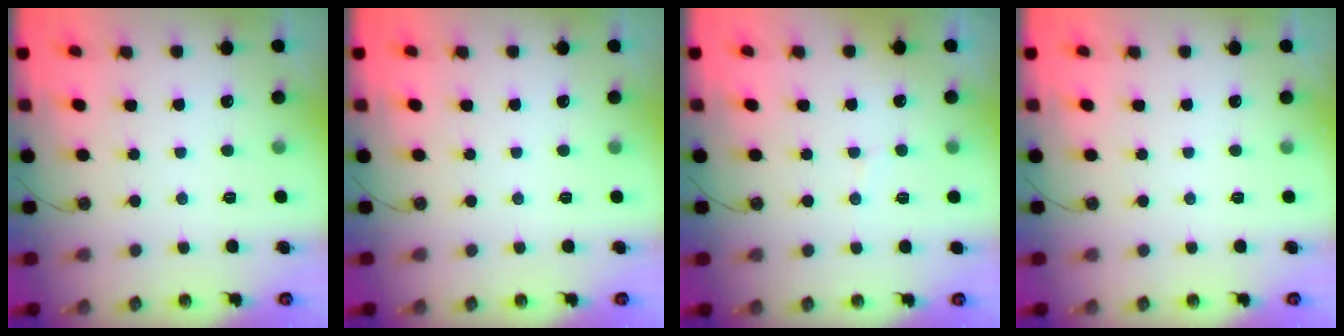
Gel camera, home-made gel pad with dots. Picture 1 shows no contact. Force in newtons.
{"total": 0.0}
{"total": 2.9, "press": 2.7, "slide": 1.1}
{"total": 0.0}